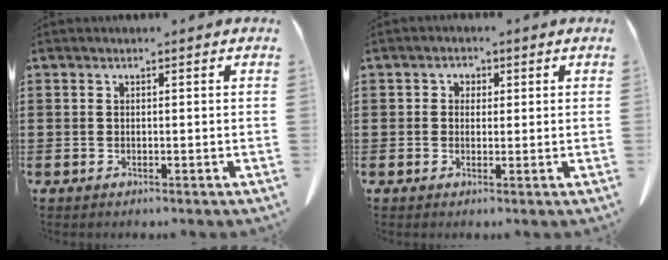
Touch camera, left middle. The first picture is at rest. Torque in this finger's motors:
{"motor_torque": [0.22, 0.24, 0.02, 0.00]}